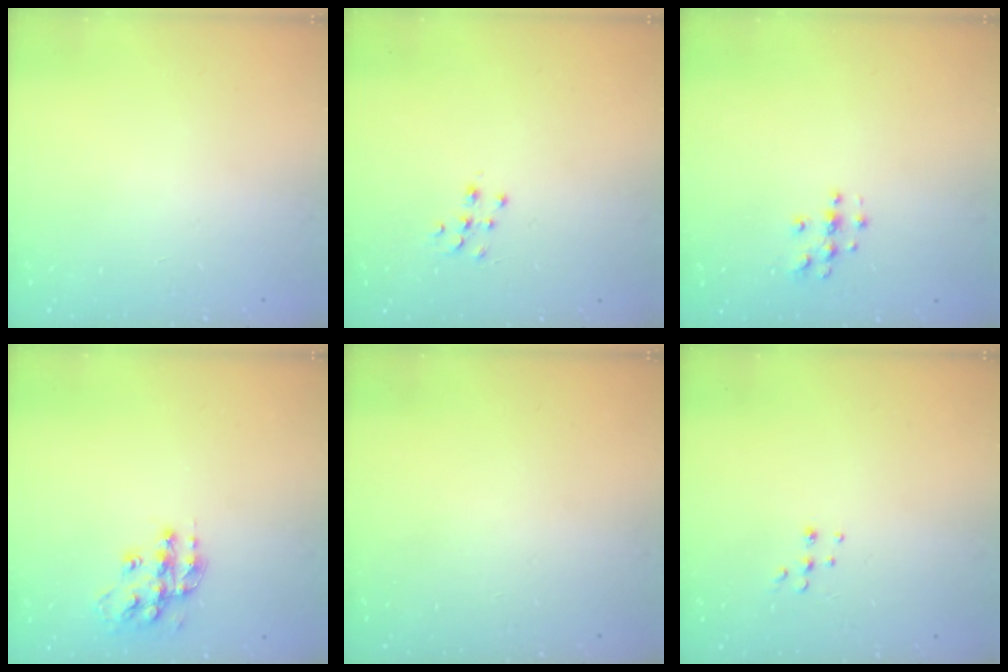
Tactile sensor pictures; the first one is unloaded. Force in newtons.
{"total": 7.2, "press": 7.2, "slide": 0.5}
{"total": 3.8, "press": 3.8, "slide": 0.4}
{"total": 13.8, "press": 13.7, "slide": 0.8}
{"total": 0.0}
{"total": 5.5, "press": 5.4, "slide": 1.0}